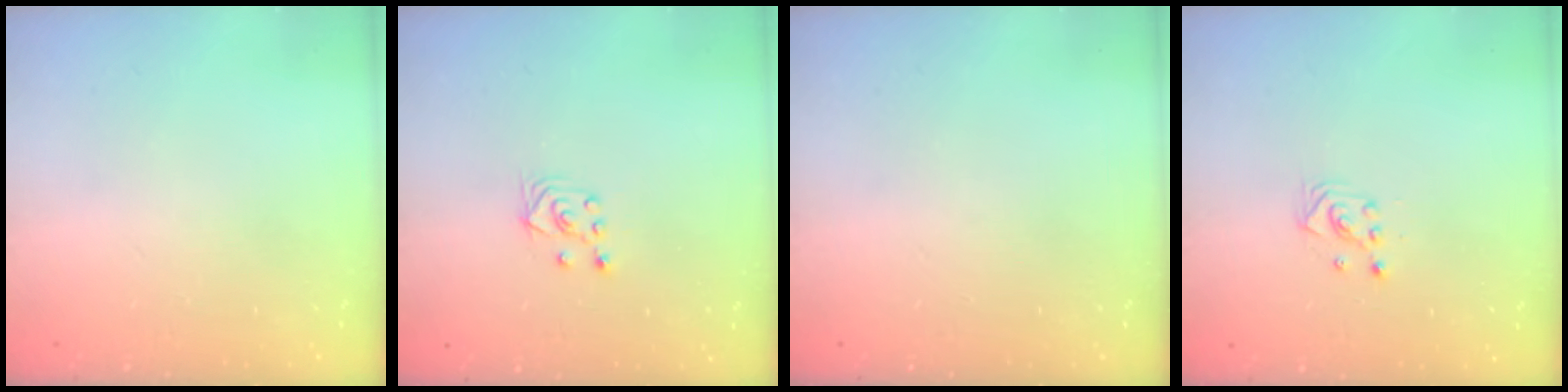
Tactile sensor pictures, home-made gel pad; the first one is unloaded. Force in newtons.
{"total": 2.8, "press": 2.6, "slide": 1.1}
{"total": 0.0}
{"total": 2.2, "press": 2.2, "slide": 0.2}